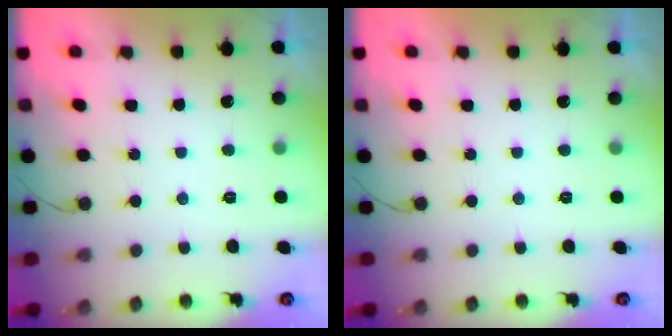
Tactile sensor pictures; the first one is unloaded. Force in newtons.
{"total": 1.8, "press": 1.8, "slide": 0.1}